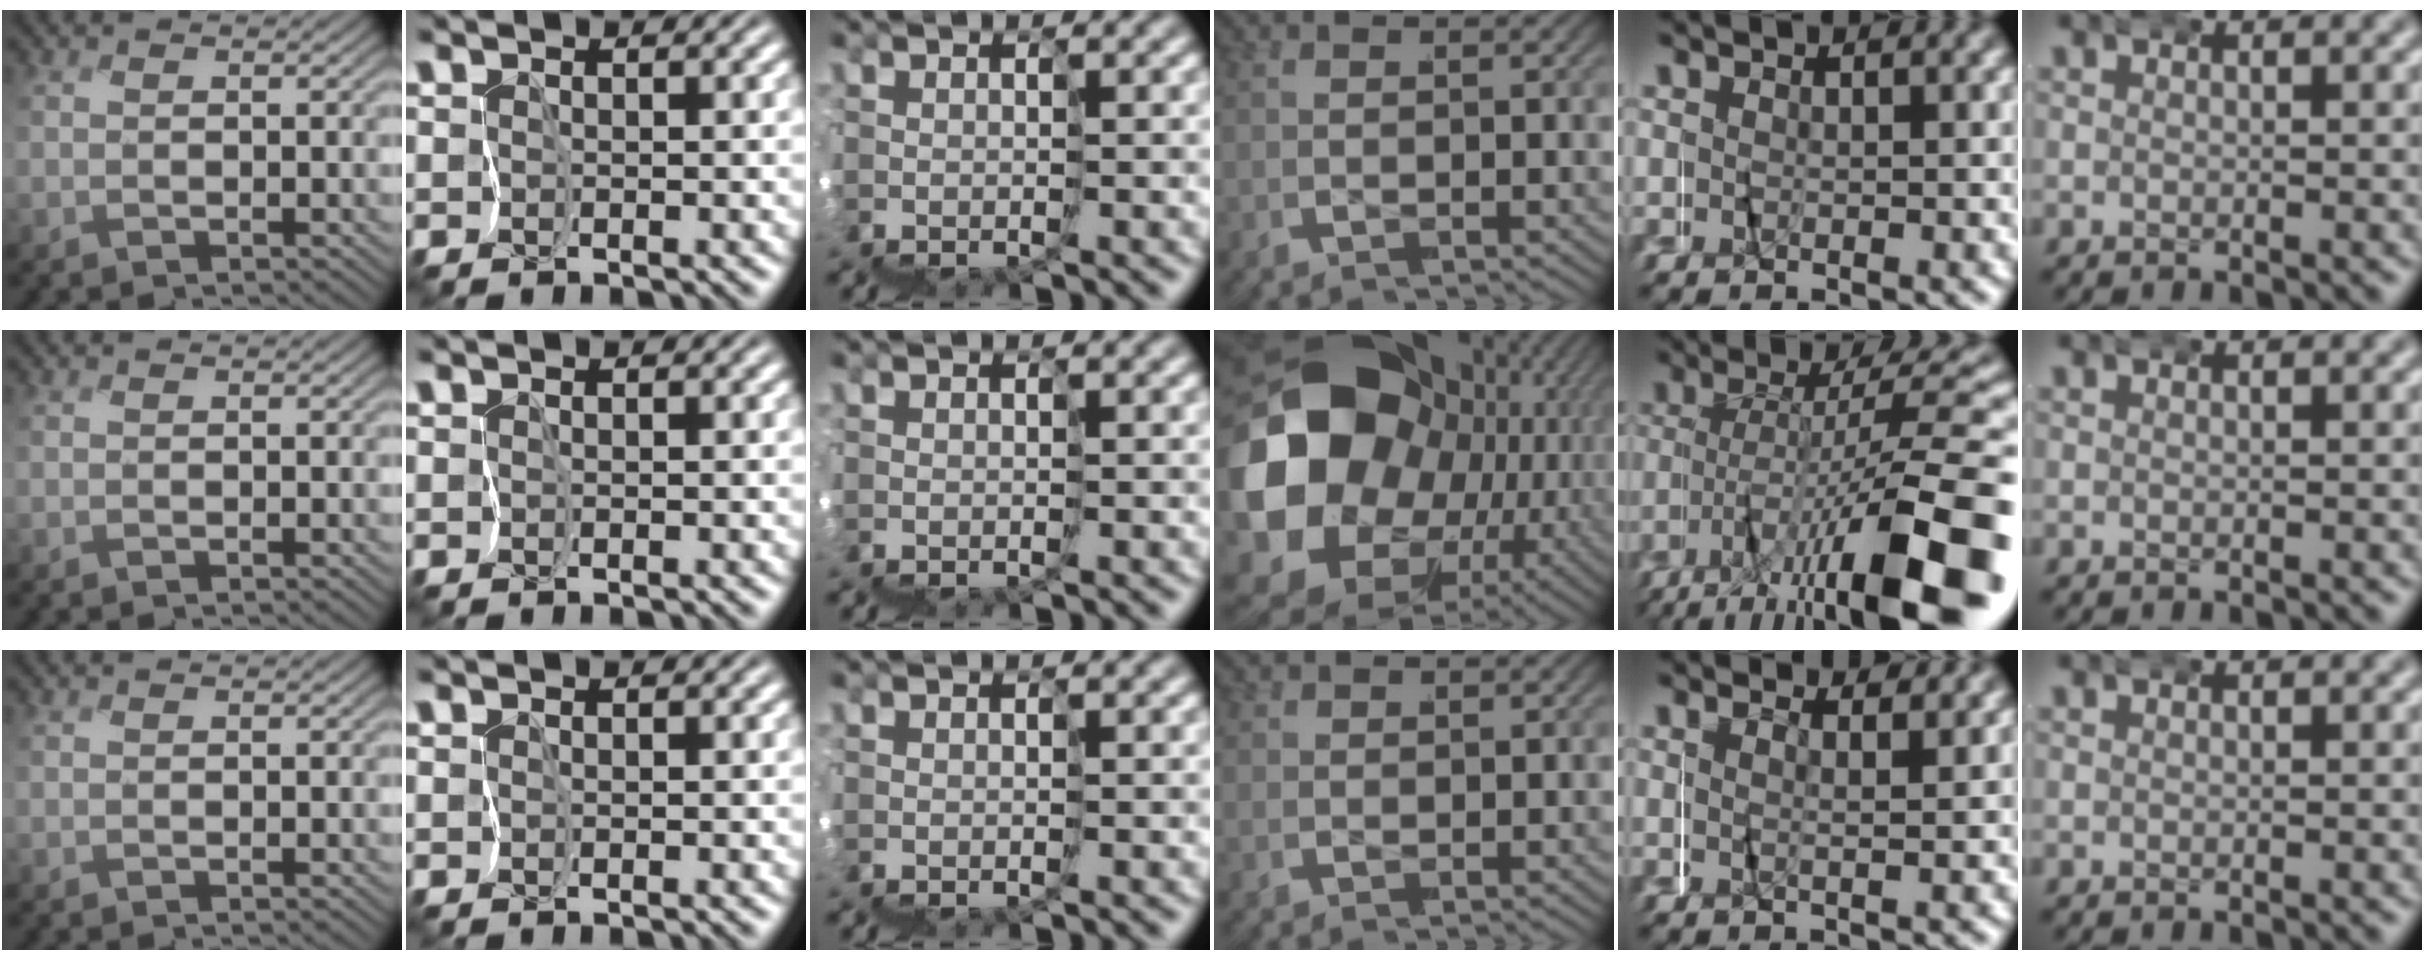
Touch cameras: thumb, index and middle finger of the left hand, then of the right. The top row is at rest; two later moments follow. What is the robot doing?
{"motion": "wrap", "object": "napkin"}